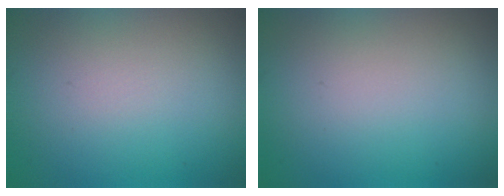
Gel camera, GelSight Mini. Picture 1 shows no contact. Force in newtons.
{"total": 0.0}